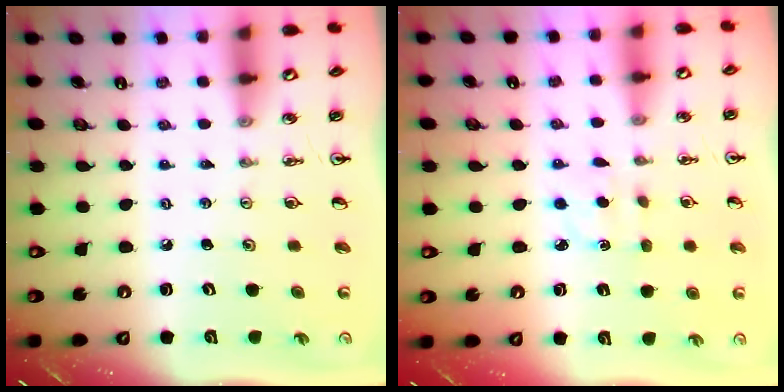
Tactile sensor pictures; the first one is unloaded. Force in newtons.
{"total": 2.2, "press": 2.1, "slide": 0.6}